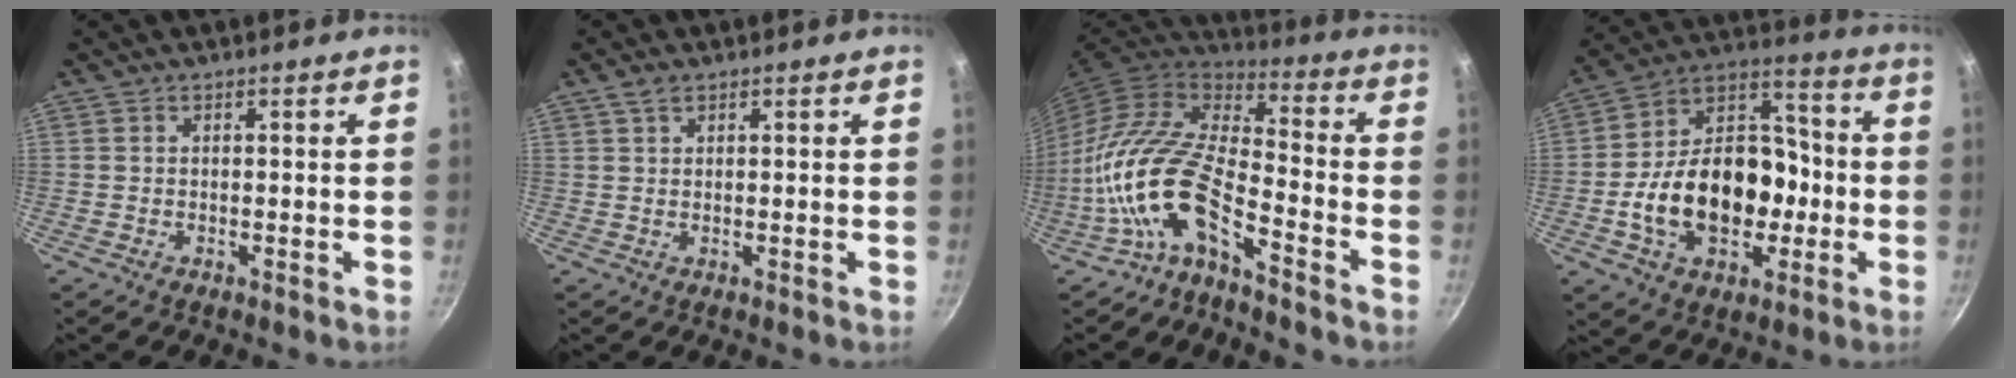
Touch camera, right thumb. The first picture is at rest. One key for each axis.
{"total": 2.1, "fx": 1.4, "fy": 1.0, "fz": 1.2, "tx": -0.020, "ty": -0.002, "tz": 0.027}
{"total": 15.3, "fx": -7.8, "fy": 6.1, "fz": 11.7, "tx": -0.224, "ty": 0.066, "tz": -0.175}
{"total": 22.3, "fx": -4.4, "fy": 15.5, "fz": 15.4, "tx": -0.222, "ty": 0.057, "tz": -0.073}